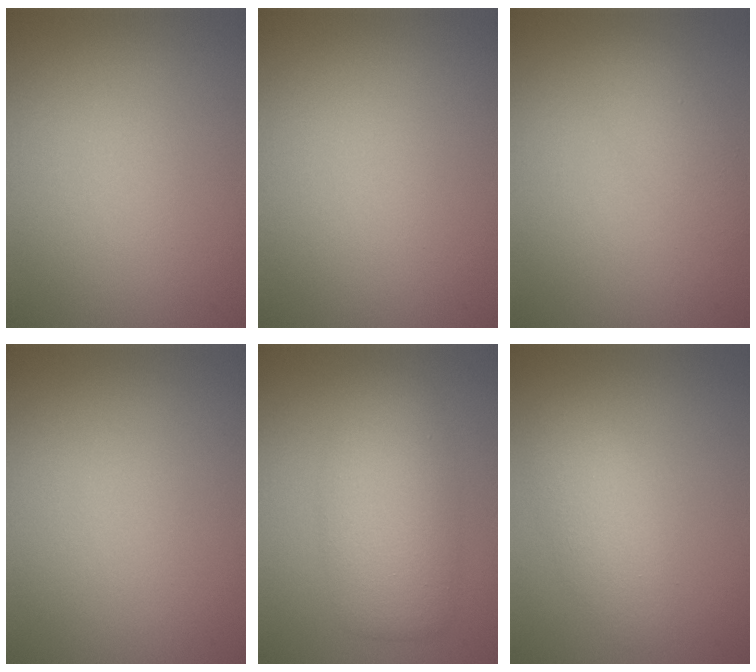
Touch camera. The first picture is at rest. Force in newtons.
{"total": 0.0}
{"total": 2.2, "press": 2.2, "slide": 0.0}
{"total": 0.0}
{"total": 5.8, "press": 5.8, "slide": 0.2}
{"total": 2.8, "press": 2.8, "slide": 0.1}